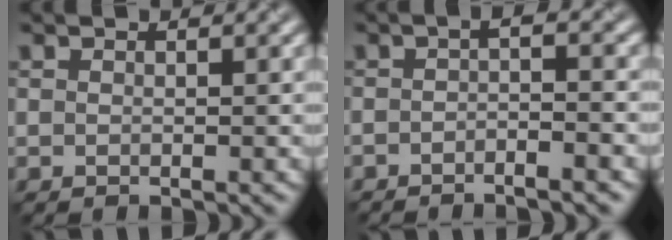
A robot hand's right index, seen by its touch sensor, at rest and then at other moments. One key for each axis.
{"total": 3.4, "fx": -2.1, "fy": 0.5, "fz": 2.7, "tx": -0.023, "ty": 0.009, "tz": -0.033}